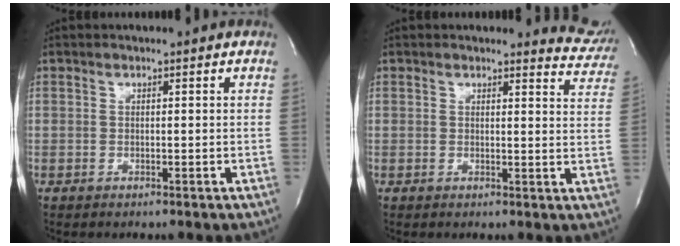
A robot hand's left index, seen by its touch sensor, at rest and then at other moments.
{"total": 6.4, "force": [6.3, 1.1, -0.4], "torque": [0.024, -0.050, 0.037]}